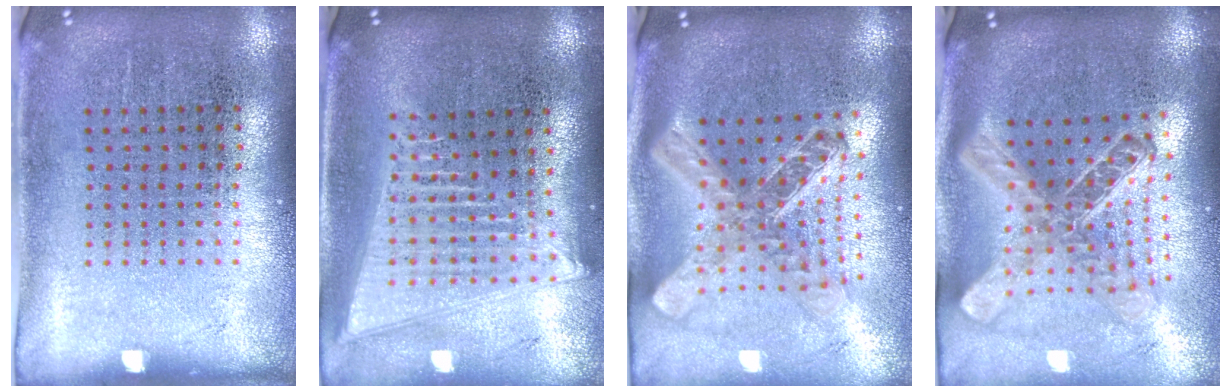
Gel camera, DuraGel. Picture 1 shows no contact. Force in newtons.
{"total": 2.1, "press": 1.8, "slide": 1.1}
{"total": 2.6, "press": 2.0, "slide": 1.7}
{"total": 2.7, "press": 2.0, "slide": 1.8}